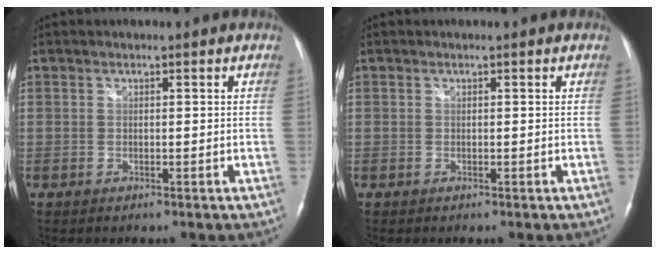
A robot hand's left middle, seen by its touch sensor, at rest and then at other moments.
{"total": 0.0}